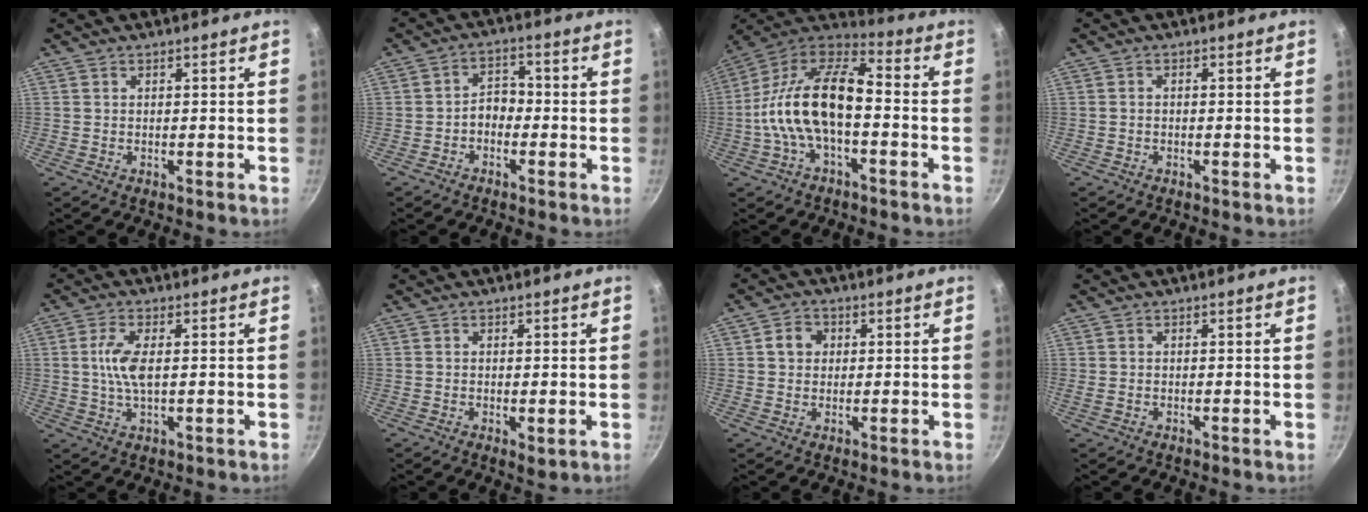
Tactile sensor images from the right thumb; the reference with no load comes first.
{"total": 4.2, "force": [-1.6, 3.0, 2.4], "torque": [-0.019, 0.026, -0.034]}
{"total": 18.1, "force": [-2.9, 8.9, 15.4], "torque": [-0.278, 0.049, -0.069]}
{"total": 0.7, "force": [-0.3, 0.4, 0.4], "torque": [-0.010, 0.006, -0.007]}
{"total": 6.3, "force": [0.7, 2.5, 5.7], "torque": [-0.124, 0.002, 0.014]}
{"total": 1.8, "force": [-0.2, 0.7, 1.6], "torque": [-0.027, -0.008, -0.002]}
{"total": 3.9, "force": [0.7, 3.4, 1.7], "torque": [-0.009, 0.008, 0.007]}
{"total": 0.8, "force": [-0.2, 0.5, 0.6], "torque": [-0.014, -0.001, -0.005]}